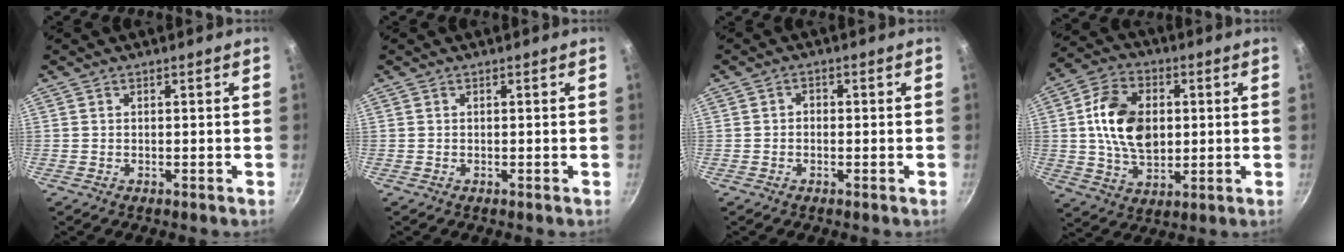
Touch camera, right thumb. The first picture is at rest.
{"total": 0.0}
{"total": 1.6, "force": [-0.2, 1.3, 0.9], "torque": [-0.013, 0.008, -0.006]}
{"total": 14.5, "force": [1.6, 9.9, 10.5], "torque": [-0.164, 0.001, 0.025]}